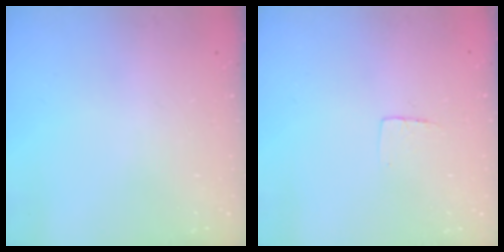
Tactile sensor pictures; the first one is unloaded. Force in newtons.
{"total": 3.5, "press": 3.5, "slide": 0.3}